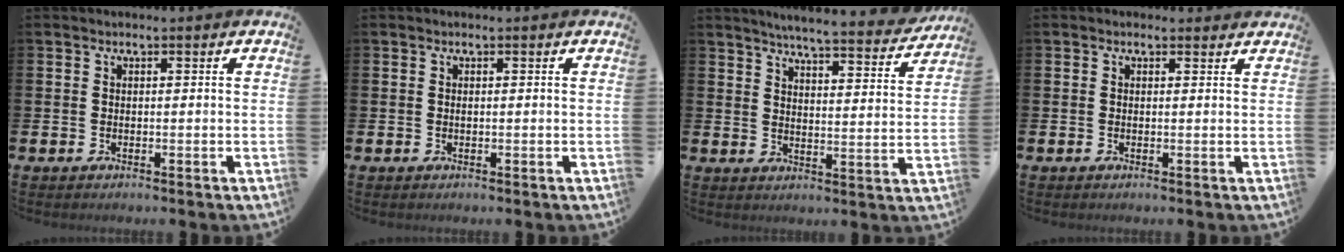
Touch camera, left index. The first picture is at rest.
{"total": 0.0}
{"total": 5.6, "force": [5.4, 0.1, 1.4], "torque": [-0.034, -0.042, 0.089]}
{"total": 0.6, "force": [0.3, 0.4, 0.3], "torque": [-0.005, 0.008, 0.004]}